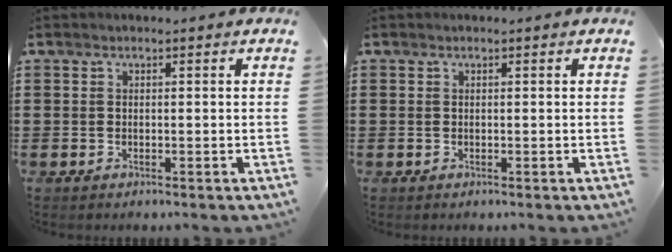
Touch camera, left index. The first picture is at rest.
{"total": 0.0}